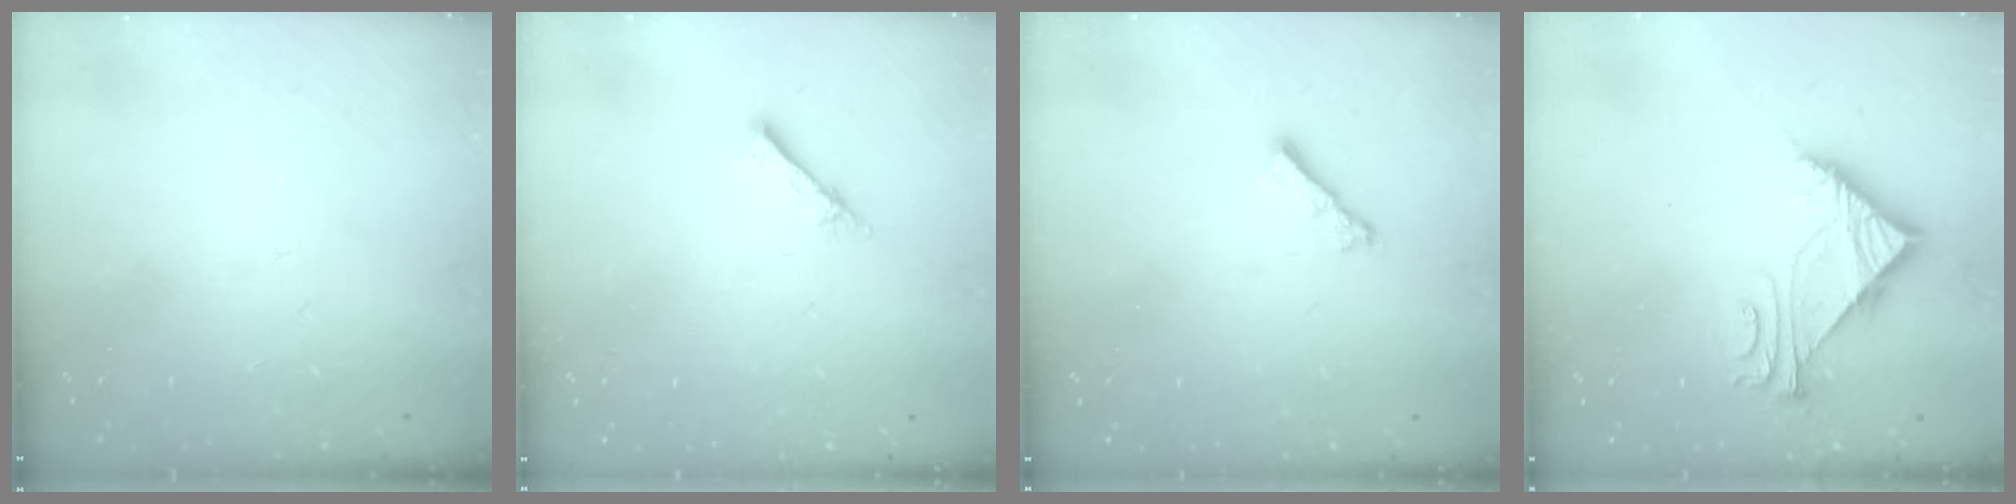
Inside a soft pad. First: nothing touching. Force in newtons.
{"total": 2.4, "press": 2.4, "slide": 0.3}
{"total": 2.8, "press": 2.7, "slide": 0.6}
{"total": 6.5, "press": 6.5, "slide": 0.5}